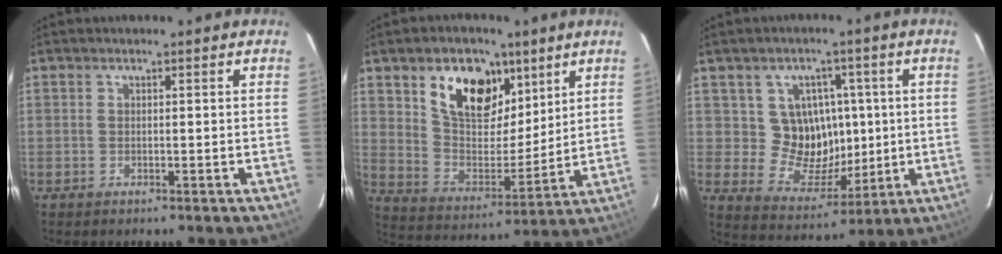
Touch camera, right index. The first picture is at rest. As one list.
[{"total": 16.5, "force": [8.7, 9.5, 10.3], "torque": [-0.183, 0.015, 0.163]}, {"total": 10.5, "force": [1.4, 9.7, 3.8], "torque": [-0.075, 0.007, 0.036]}]